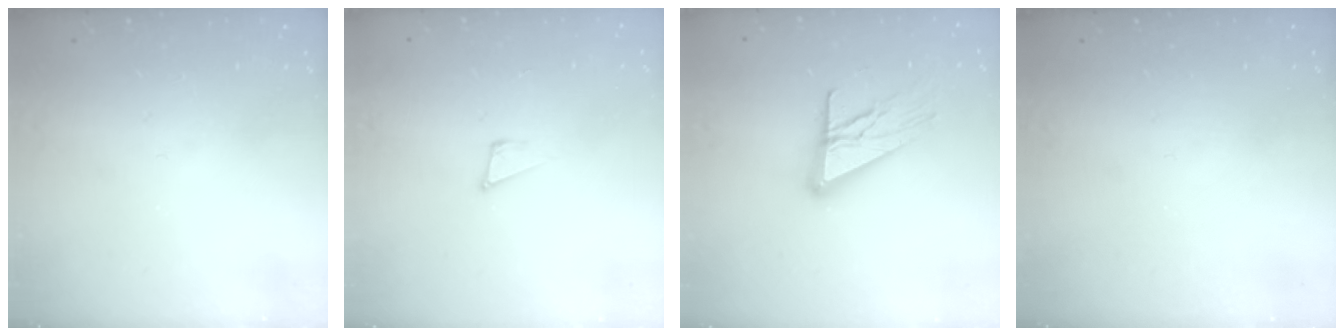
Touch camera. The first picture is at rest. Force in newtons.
{"total": 5.0, "press": 4.9, "slide": 0.8}
{"total": 13.8, "press": 13.8, "slide": 1.1}
{"total": 0.0}